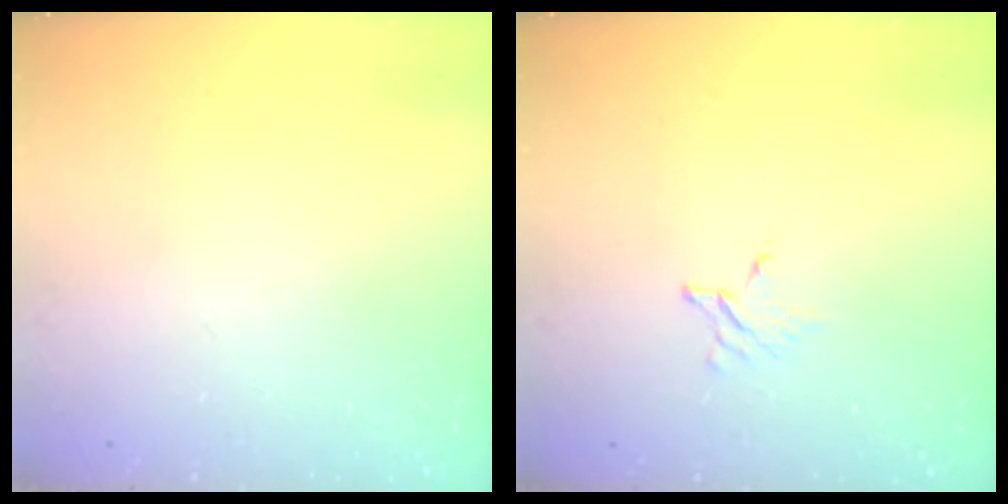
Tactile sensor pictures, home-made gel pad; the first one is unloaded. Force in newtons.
{"total": 2.5, "press": 2.5, "slide": 0.3}